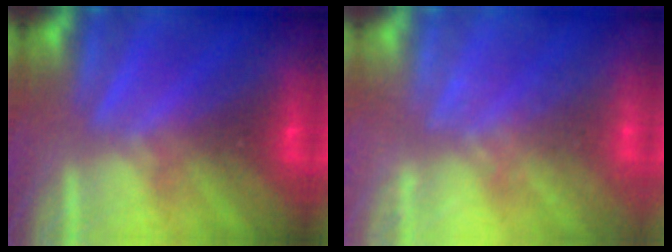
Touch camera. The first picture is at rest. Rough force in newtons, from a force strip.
{"total": 1.9}